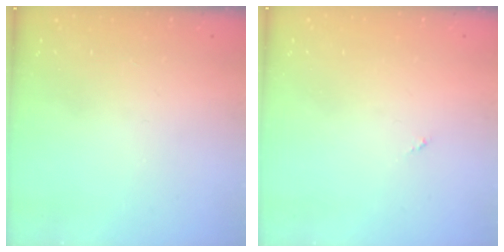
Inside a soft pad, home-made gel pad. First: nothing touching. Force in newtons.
{"total": 0.0}